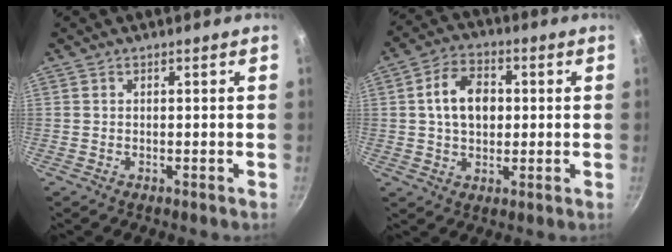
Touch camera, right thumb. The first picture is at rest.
{"total": 9.9, "force": [1.2, 6.9, 6.9], "torque": [-0.098, 0.014, 0.012]}